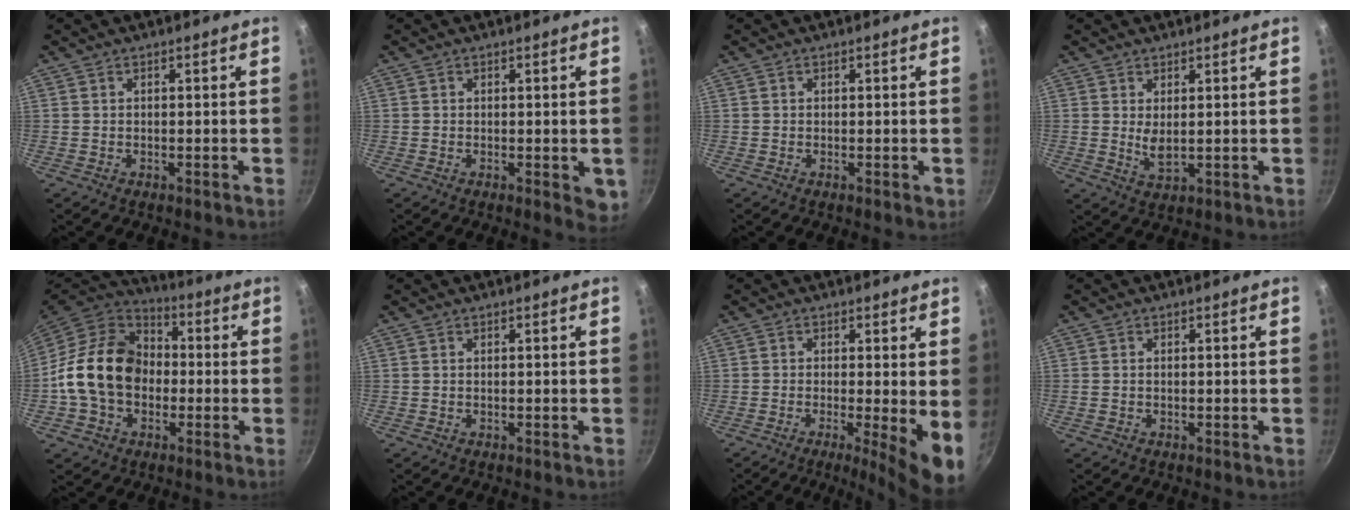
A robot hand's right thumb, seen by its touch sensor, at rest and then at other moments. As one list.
[{"total": 3.7, "force": [-0.5, 1.9, 3.2], "torque": [-0.033, -0.006, -0.007]}, {"total": 0.7, "force": [-0.1, 0.4, 0.5], "torque": [-0.006, 0.000, -0.002]}, {"total": 3.4, "force": [0.8, 1.5, 2.9], "torque": [-0.052, -0.014, 0.019]}, {"total": 18.3, "force": [-1.4, 14.1, 11.6], "torque": [-0.176, 0.041, -0.036]}, {"total": 0.0}, {"total": 7.6, "force": [-1.1, 1.1, 7.4], "torque": [-0.104, -0.012, -0.017]}, {"total": 0.5, "force": [-0.1, 0.4, 0.3], "torque": [-0.007, 0.001, -0.002]}]